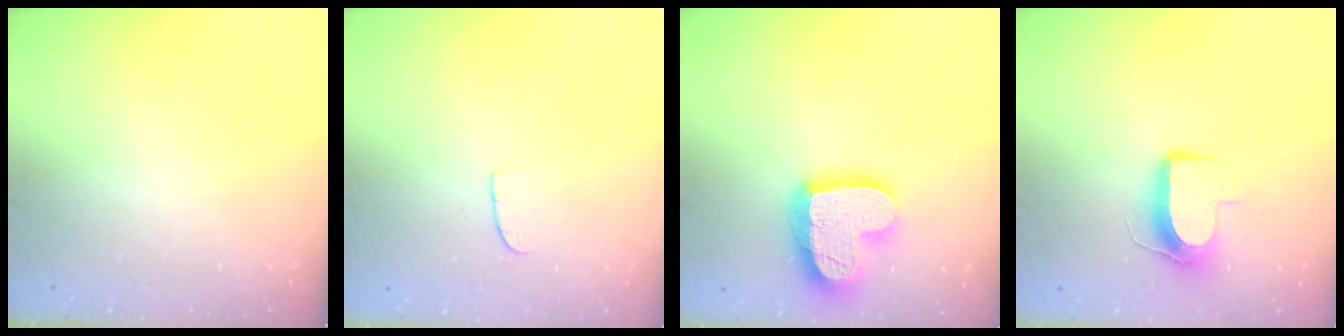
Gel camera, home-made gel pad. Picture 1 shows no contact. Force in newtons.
{"total": 5.2, "press": 5.2, "slide": 0.3}
{"total": 18.7, "press": 18.7, "slide": 1.4}
{"total": 9.5, "press": 9.5, "slide": 0.3}